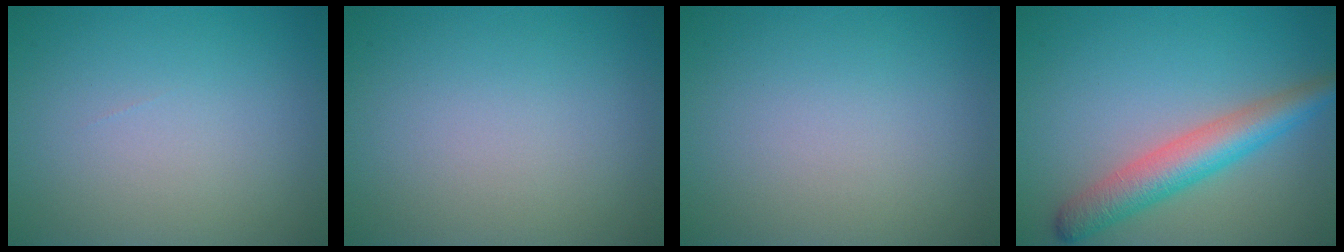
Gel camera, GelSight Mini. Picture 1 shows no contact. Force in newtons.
{"total": 0.0}
{"total": 0.0}
{"total": 5.2, "press": 5.1, "slide": 0.2}